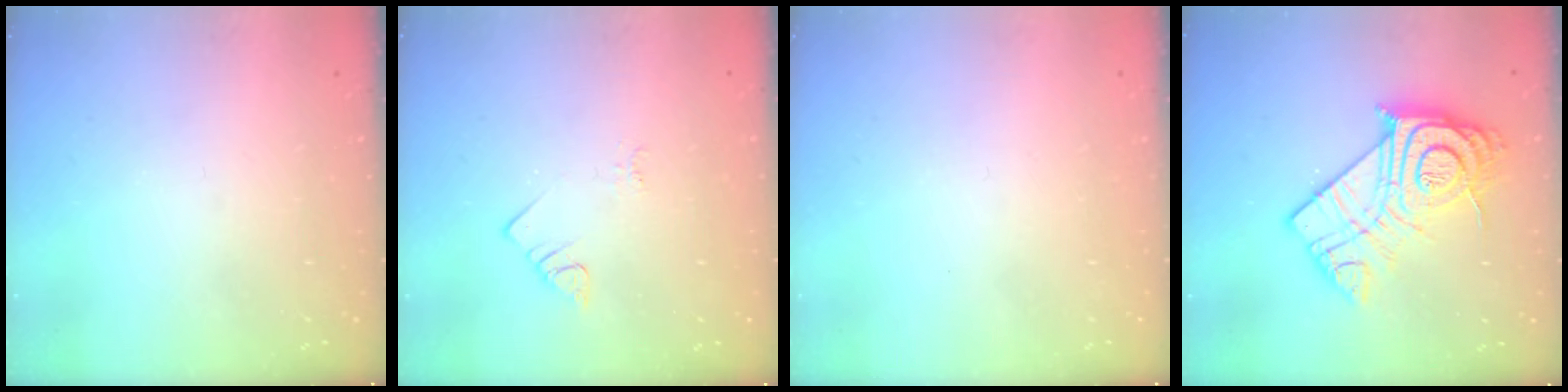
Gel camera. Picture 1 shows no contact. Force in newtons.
{"total": 2.3, "press": 2.3, "slide": 0.4}
{"total": 1.7, "press": 1.7, "slide": 0.1}
{"total": 20.8, "press": 20.7, "slide": 1.6}